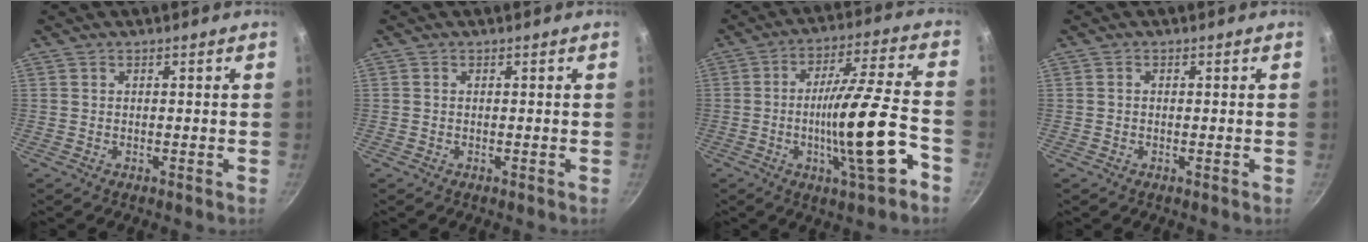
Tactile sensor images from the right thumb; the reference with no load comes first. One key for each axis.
{"total": 0.0}
{"total": 16.9, "fx": -5.9, "fy": 2.6, "fz": 15.6, "tx": -0.239, "ty": 0.029, "tz": -0.097}
{"total": 0.6, "fx": -0.1, "fy": 0.5, "fz": 0.3, "tx": -0.006, "ty": 0.004, "tz": -0.002}